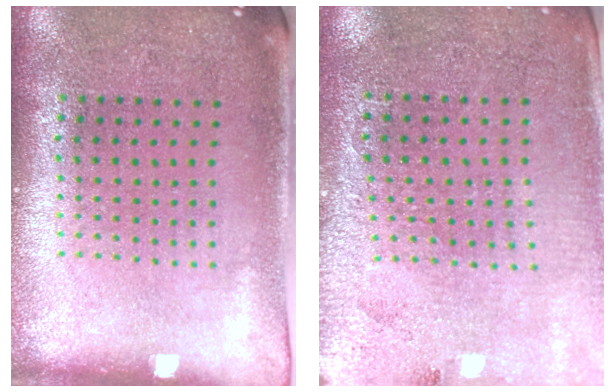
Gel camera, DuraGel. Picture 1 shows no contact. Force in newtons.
{"total": 2.7, "press": 2.7, "slide": 0.3}